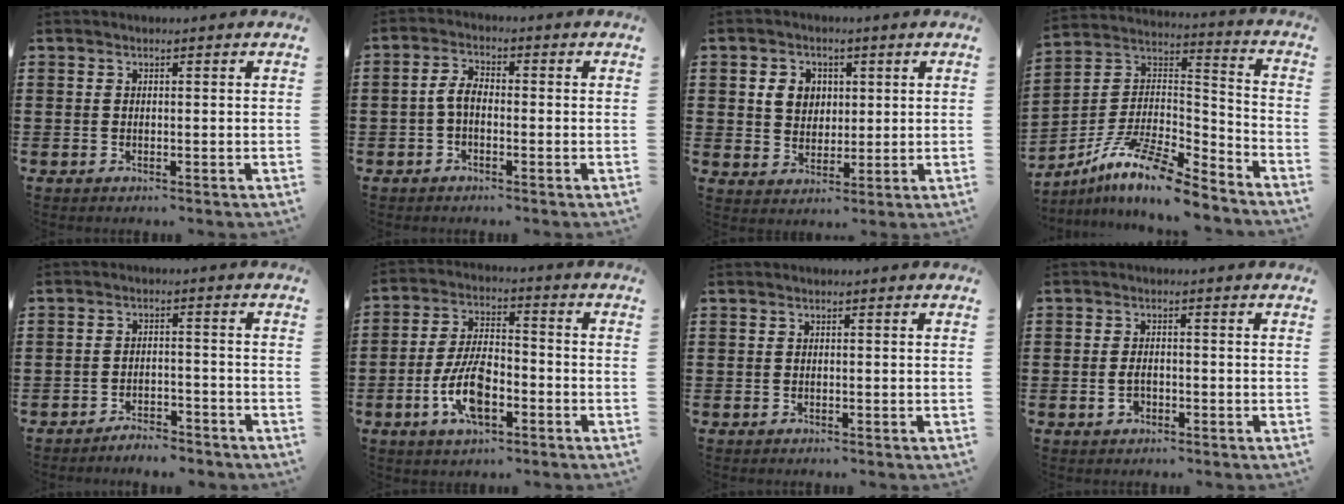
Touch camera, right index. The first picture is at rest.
{"total": 3.5, "force": [-0.9, 1.8, 2.9], "torque": [-0.076, -0.001, -0.025]}
{"total": 4.8, "force": [1.3, 4.1, 2.1], "torque": [-0.048, 0.011, 0.020]}
{"total": 11.3, "force": [-8.9, 2.2, 6.5], "torque": [-0.130, 0.015, -0.178]}
{"total": 3.2, "force": [-3.2, 0.4, 0.3], "torque": [-0.011, 0.003, -0.066]}
{"total": 9.3, "force": [-3.3, 4.2, 7.6], "torque": [-0.166, -0.003, -0.062]}
{"total": 0.0}
{"total": 2.2, "force": [-0.7, 1.3, 1.7], "torque": [-0.034, -0.001, -0.013]}